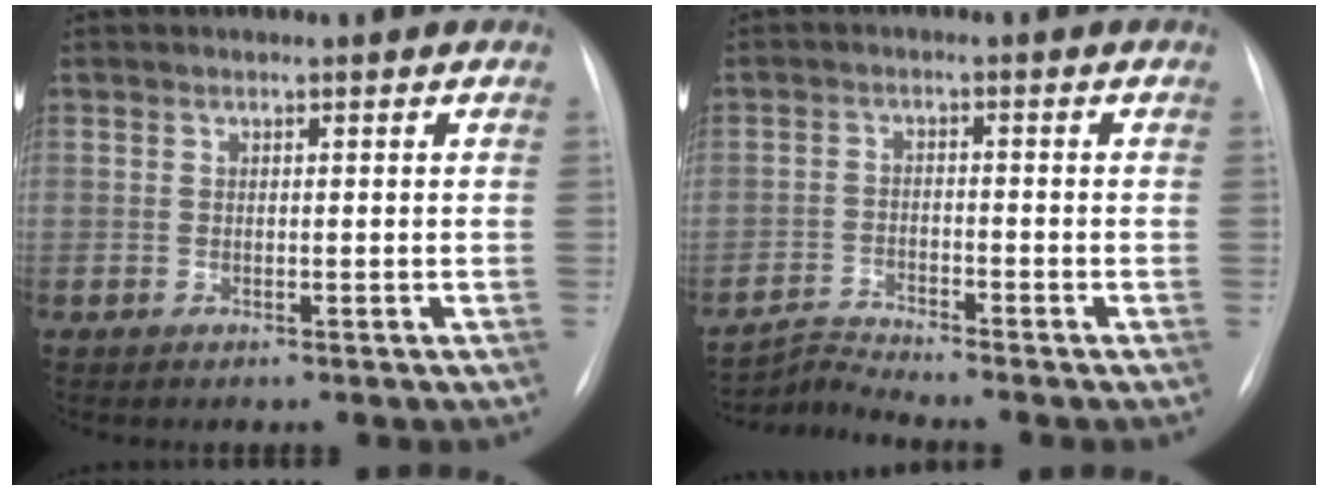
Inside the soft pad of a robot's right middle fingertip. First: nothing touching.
{"total": 4.1, "force": [-3.6, -1.6, -1.0], "torque": [0.011, -0.018, -0.069]}